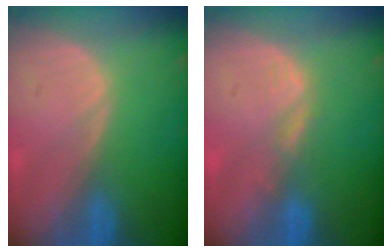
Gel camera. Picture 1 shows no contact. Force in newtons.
{"total": 1.6, "press": 1.6, "slide": 0.2}